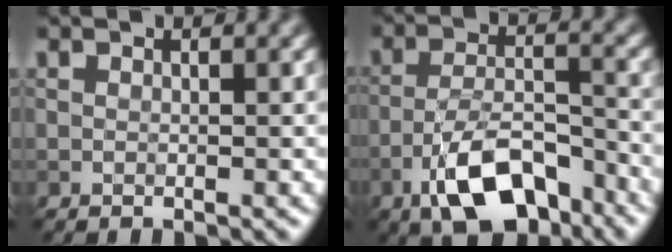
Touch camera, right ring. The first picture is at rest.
{"total": 8.5, "force": [-5.3, 3.2, 5.8], "torque": [-0.095, 0.007, -0.096]}